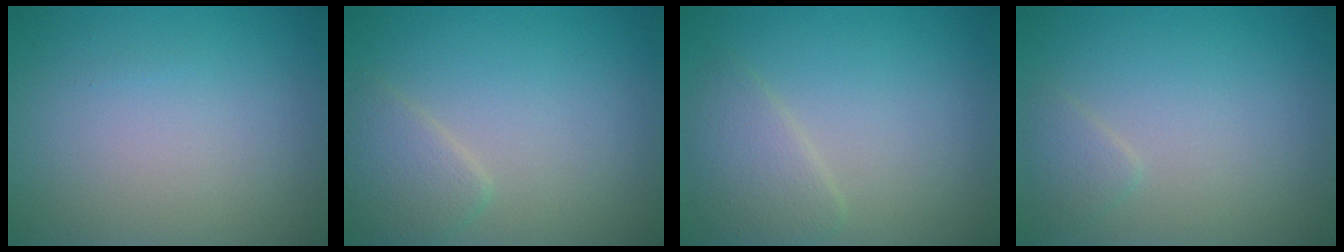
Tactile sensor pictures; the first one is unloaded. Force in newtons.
{"total": 2.2, "press": 2.2, "slide": 0.1}
{"total": 2.6, "press": 2.6, "slide": 0.0}
{"total": 1.2, "press": 1.2, "slide": 0.1}